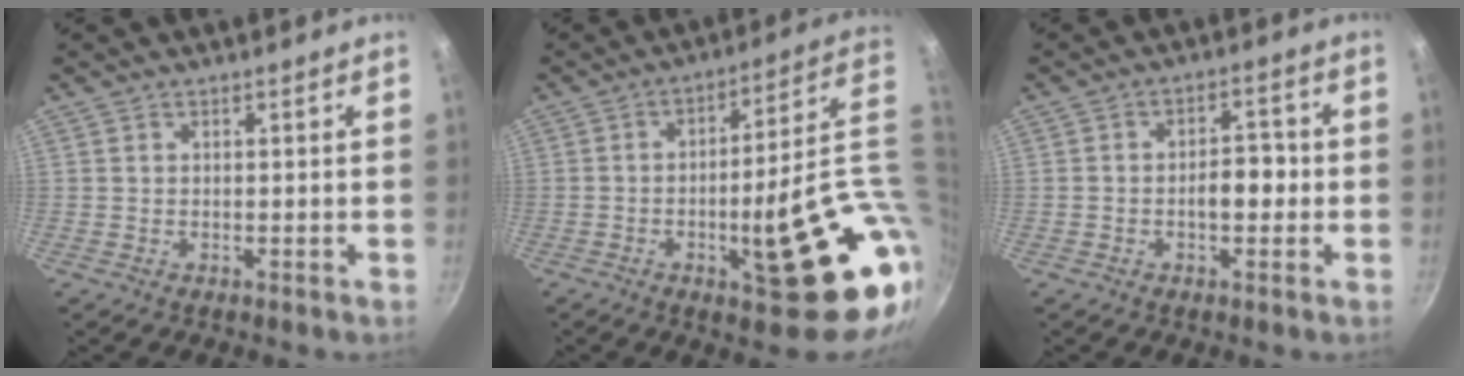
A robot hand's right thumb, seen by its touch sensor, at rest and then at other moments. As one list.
[{"total": 24.1, "force": [-2.8, 7.0, 22.9], "torque": [-0.264, 0.000, -0.026]}, {"total": 5.4, "force": [-1.1, 3.1, 4.4], "torque": [-0.039, 0.023, -0.018]}]